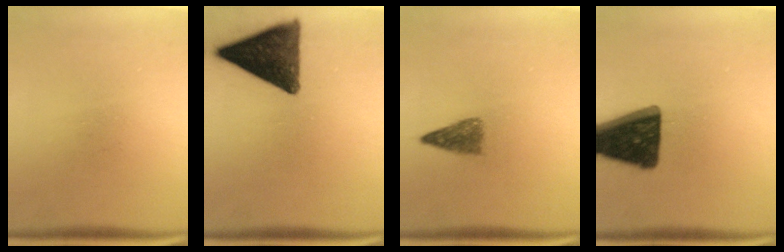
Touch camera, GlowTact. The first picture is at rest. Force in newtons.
{"total": 13.0}
{"total": 2.9}
{"total": 16.6}